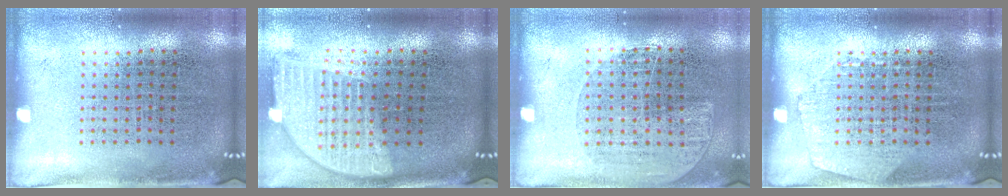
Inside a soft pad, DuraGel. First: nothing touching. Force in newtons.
{"total": 1.9, "press": 1.5, "slide": 1.2}
{"total": 1.1, "press": 0.9, "slide": 0.5}
{"total": 1.2, "press": 1.2, "slide": 0.2}